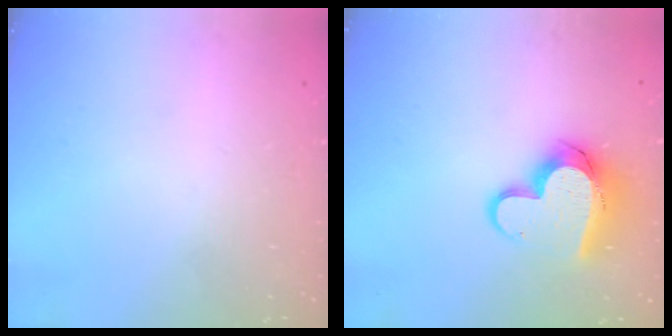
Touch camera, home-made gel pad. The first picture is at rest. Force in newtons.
{"total": 16.0, "press": 15.9, "slide": 1.3}